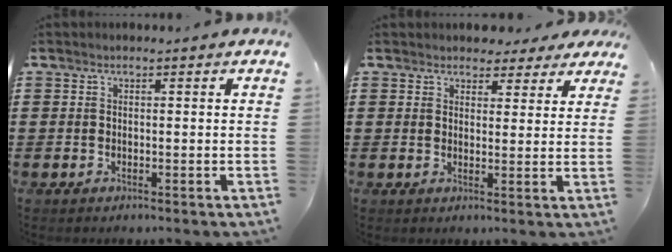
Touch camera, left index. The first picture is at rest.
{"total": 3.3, "force": [2.9, 1.6, 0.3], "torque": [-0.010, 0.000, 0.052]}